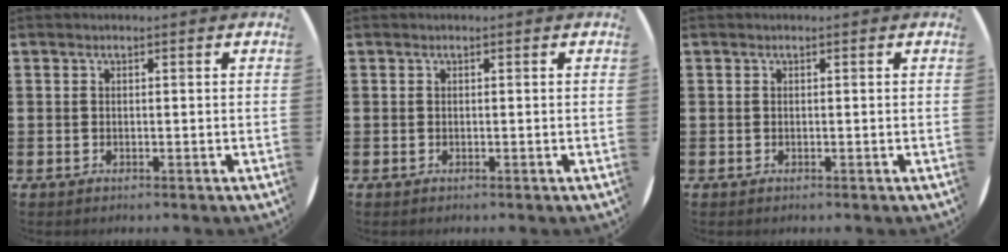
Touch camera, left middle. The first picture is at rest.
{"total": 0.0}
{"total": 0.0}